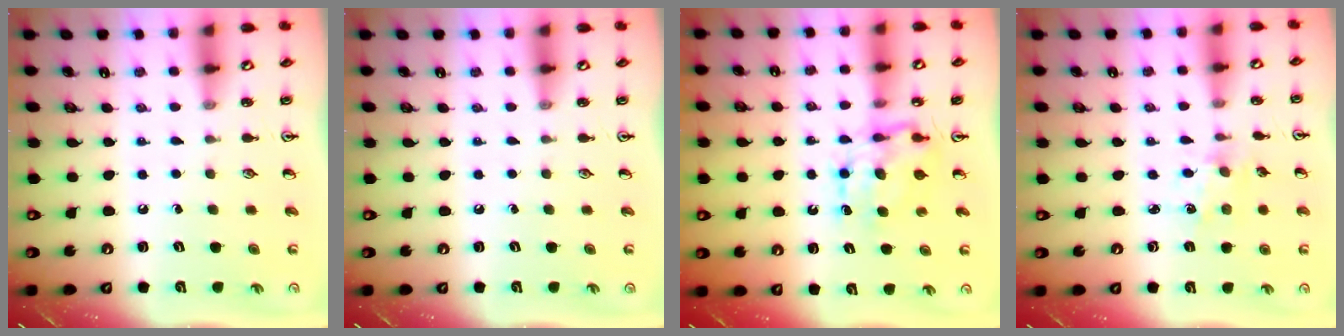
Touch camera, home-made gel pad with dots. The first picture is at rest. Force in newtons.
{"total": 0.0}
{"total": 6.8, "press": 6.8, "slide": 0.3}
{"total": 1.7, "press": 1.7, "slide": 0.3}